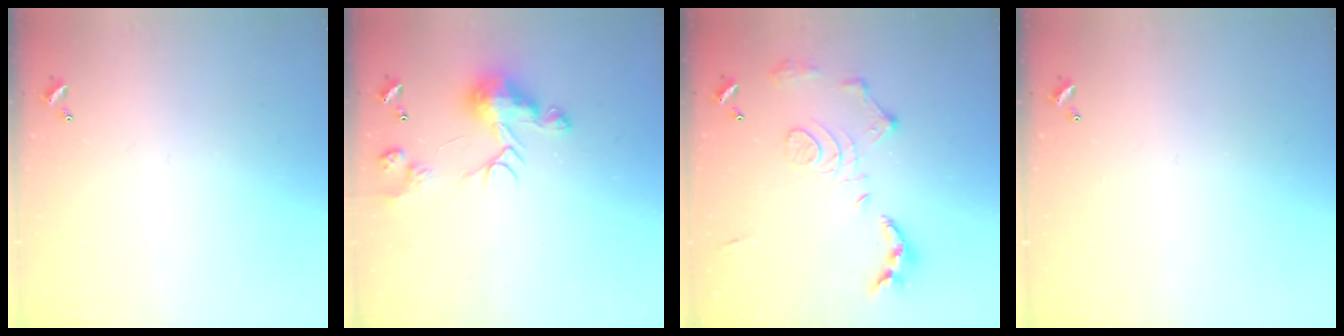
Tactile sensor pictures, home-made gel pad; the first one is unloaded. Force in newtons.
{"total": 8.7, "press": 8.6, "slide": 0.2}
{"total": 14.2, "press": 14.1, "slide": 1.2}
{"total": 0.0}